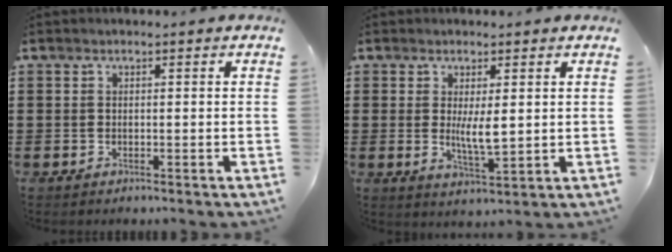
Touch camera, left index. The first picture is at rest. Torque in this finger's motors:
{"motor_torque": [1.02, -0.13, 0.59, 0.13]}